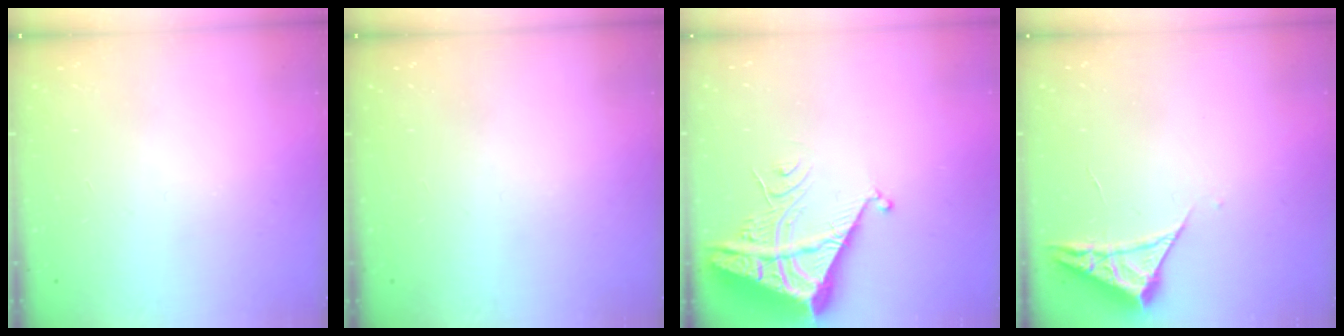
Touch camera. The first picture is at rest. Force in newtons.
{"total": 0.0}
{"total": 7.0, "press": 6.9, "slide": 0.7}
{"total": 4.2, "press": 4.2, "slide": 0.5}